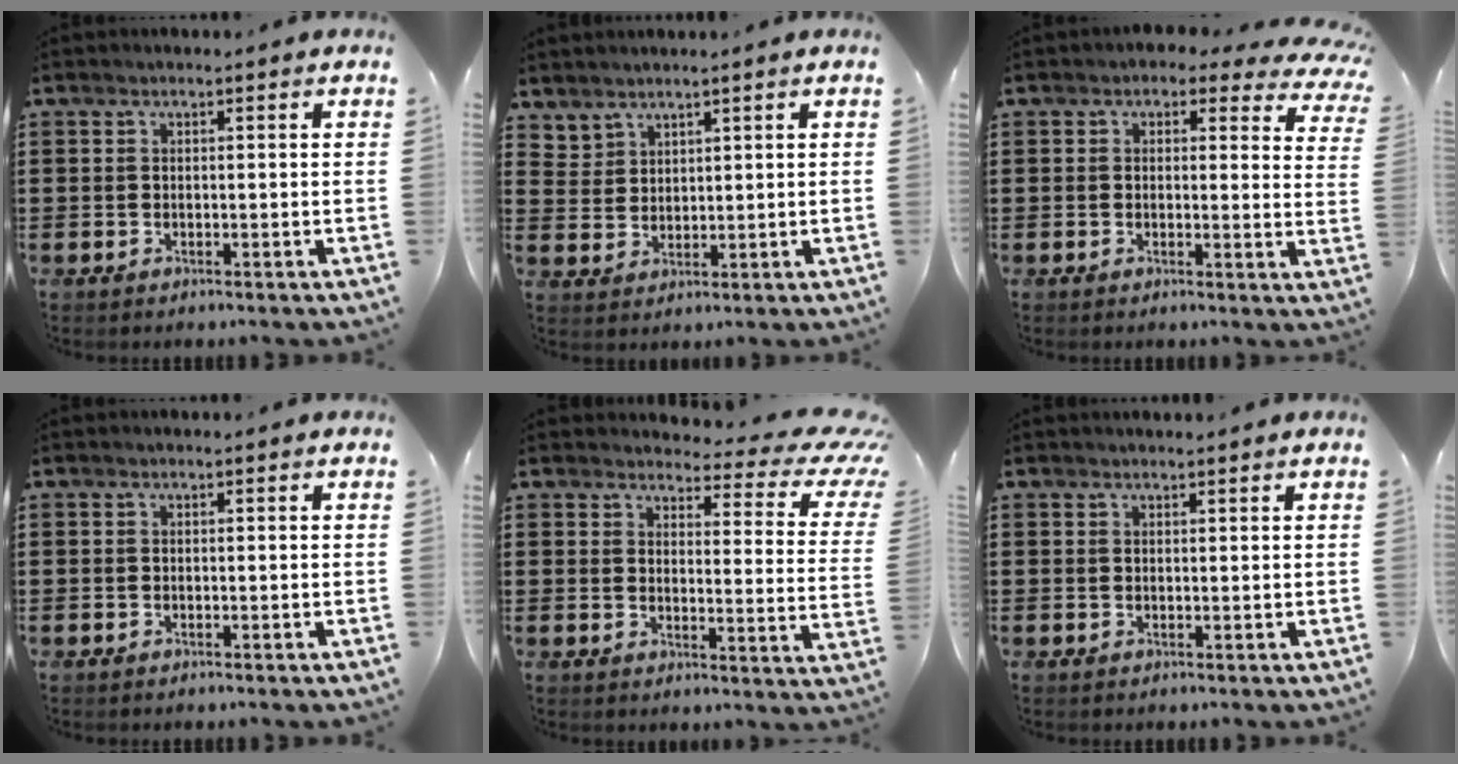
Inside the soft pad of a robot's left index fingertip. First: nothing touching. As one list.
[{"total": 3.2, "force": [2.8, 1.5, -0.1], "torque": [-0.008, -0.002, 0.055]}, {"total": 2.6, "force": [1.7, 1.3, 1.4], "torque": [-0.030, -0.004, 0.026]}, {"total": 0.0}, {"total": 5.0, "force": [4.0, 1.4, 2.7], "torque": [-0.050, -0.030, 0.061]}, {"total": 0.8, "force": [0.8, 0.1, 0.2], "torque": [-0.005, -0.001, 0.016]}]